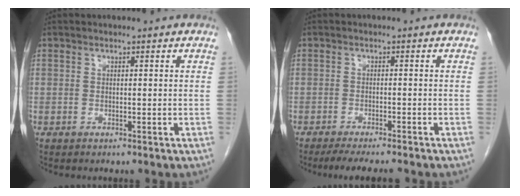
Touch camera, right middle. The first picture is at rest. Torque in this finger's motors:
{"motor_torque": [0.39, -0.28, 0.19, 0.03]}